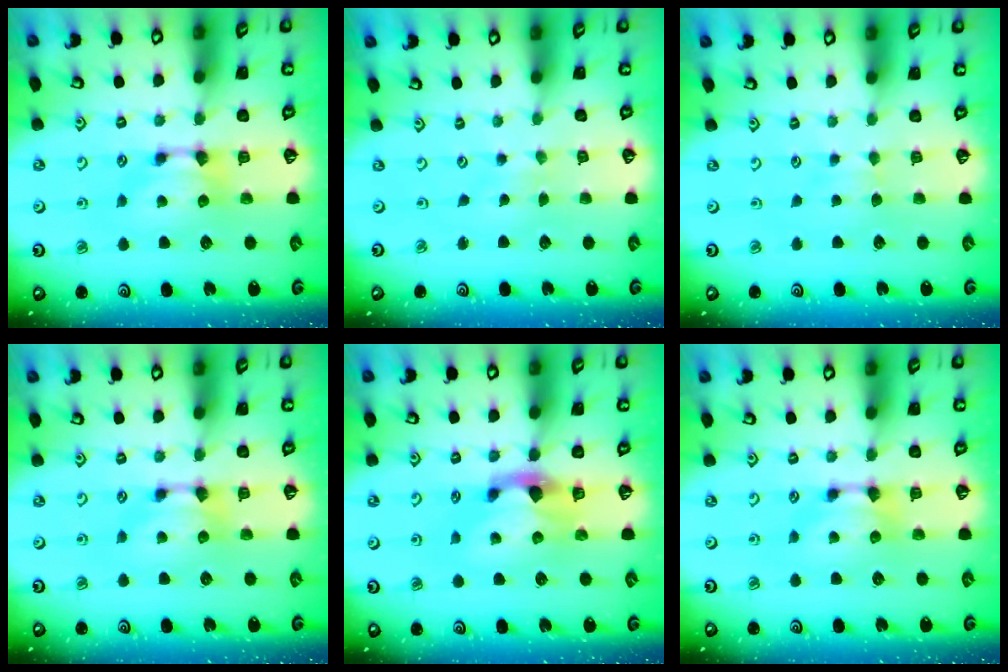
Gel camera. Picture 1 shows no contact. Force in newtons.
{"total": 3.5, "press": 3.5, "slide": 0.1}
{"total": 2.6, "press": 2.5, "slide": 0.2}
{"total": 0.0}
{"total": 2.2, "press": 1.8, "slide": 1.3}
{"total": 0.0}